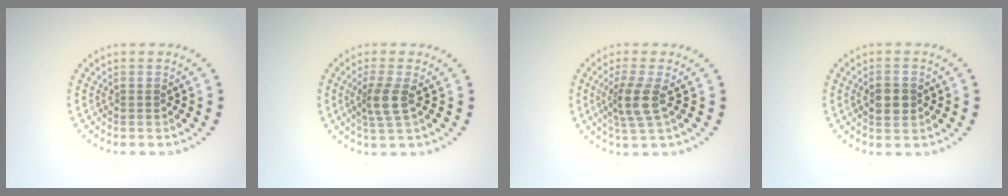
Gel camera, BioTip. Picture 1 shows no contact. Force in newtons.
{"total": 2.5, "press": 2.0, "slide": 1.6}
{"total": 2.9, "press": 2.2, "slide": 1.8}
{"total": 2.9, "press": 2.9, "slide": 0.1}